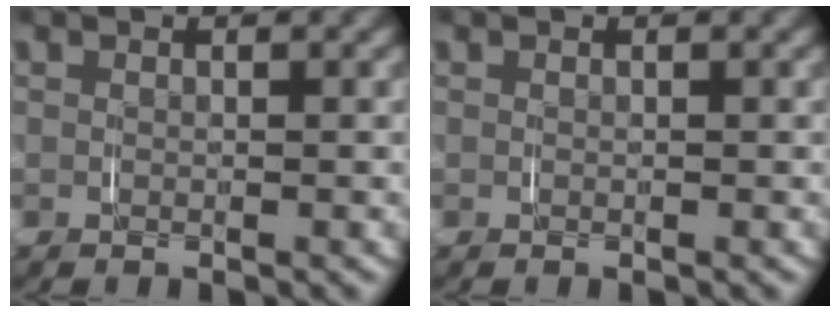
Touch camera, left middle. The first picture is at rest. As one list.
[{"total": 0.0}]